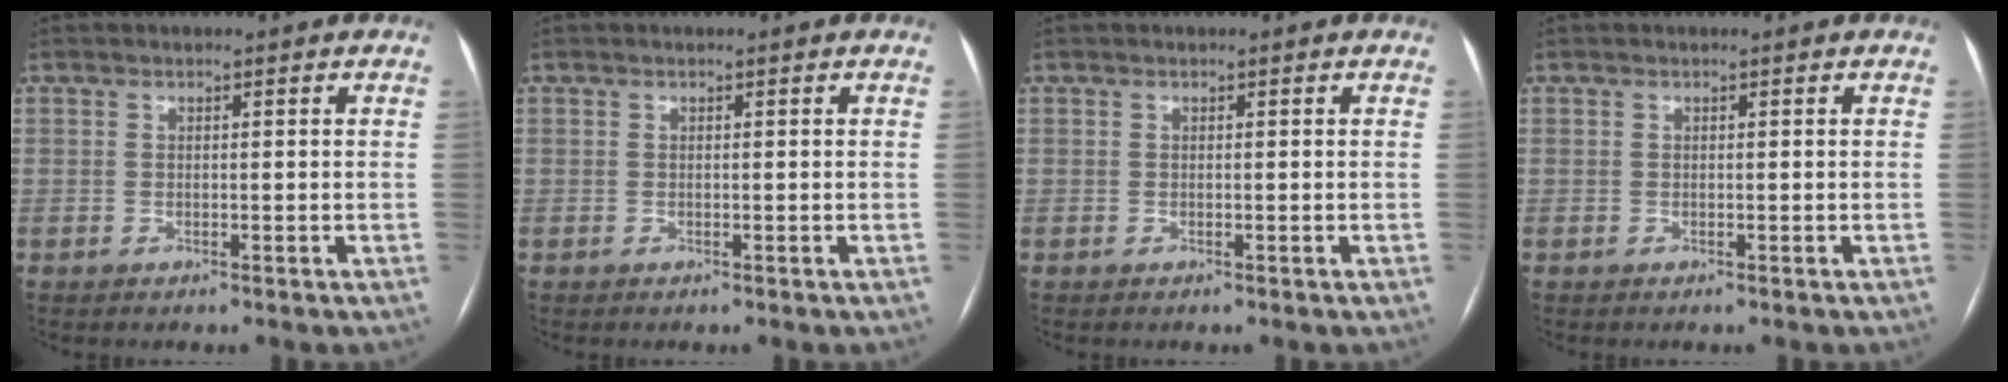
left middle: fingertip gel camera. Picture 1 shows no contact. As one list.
[{"total": 0.0}, {"total": 0.0}, {"total": 0.0}]